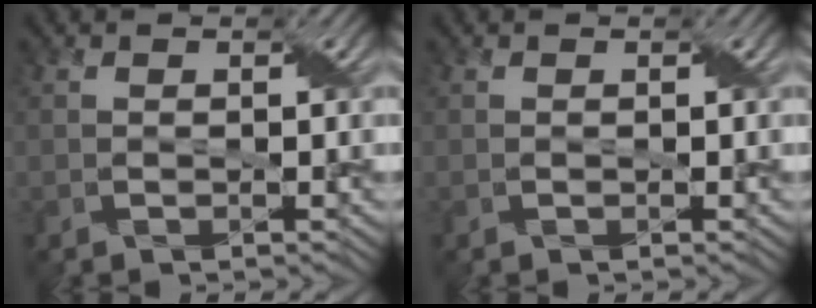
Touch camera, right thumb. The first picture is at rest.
{"total": 0.0}